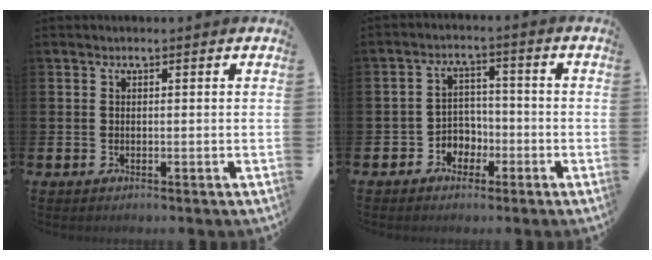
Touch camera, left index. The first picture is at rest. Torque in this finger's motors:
{"motor_torque": [0.21, 0.28, 0.02, 0.01]}